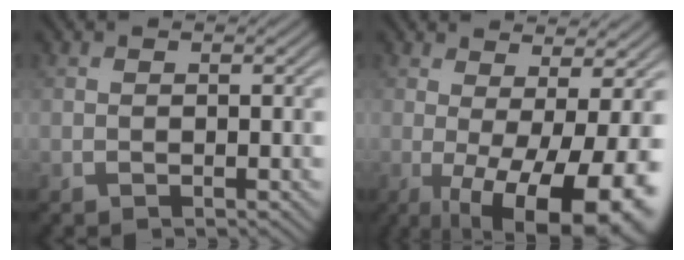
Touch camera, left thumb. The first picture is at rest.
{"total": 12.7, "force": [-2.8, 3.5, 11.9], "torque": [-0.162, 0.003, -0.030]}